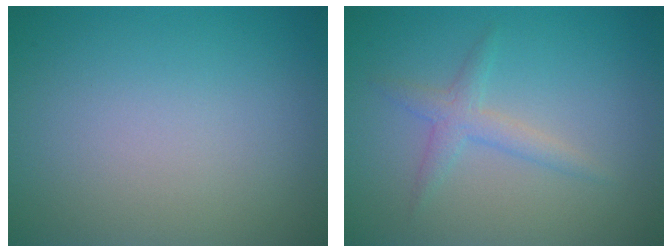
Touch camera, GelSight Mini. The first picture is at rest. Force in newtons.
{"total": 1.9, "press": 1.9, "slide": 0.1}